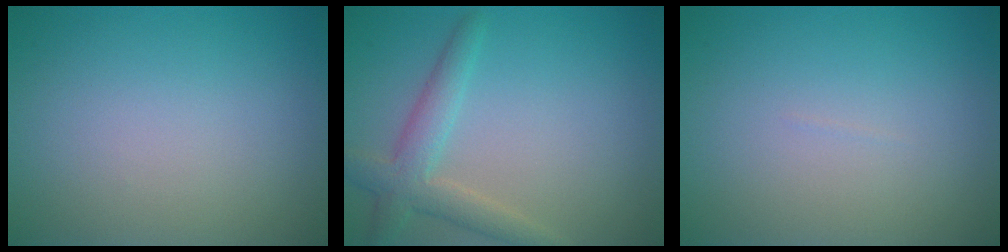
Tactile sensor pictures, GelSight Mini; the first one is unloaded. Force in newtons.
{"total": 3.4, "press": 3.4, "slide": 0.3}
{"total": 0.0}